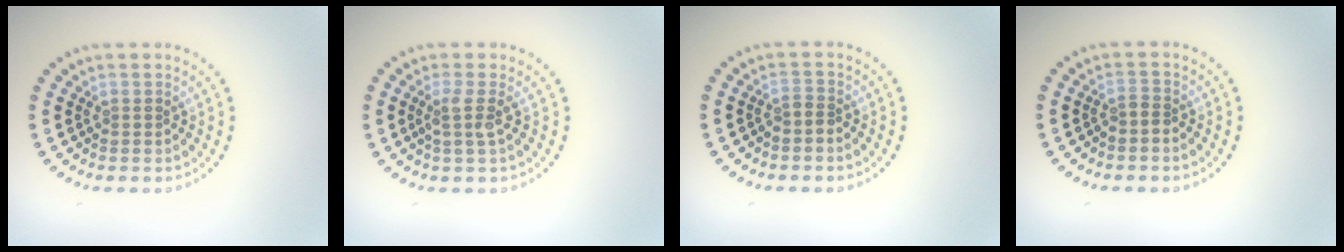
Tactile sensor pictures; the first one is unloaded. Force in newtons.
{"total": 1.7, "press": 1.2, "slide": 1.2}
{"total": 0.9, "press": 0.6, "slide": 0.7}
{"total": 0.9, "press": 0.6, "slide": 0.7}